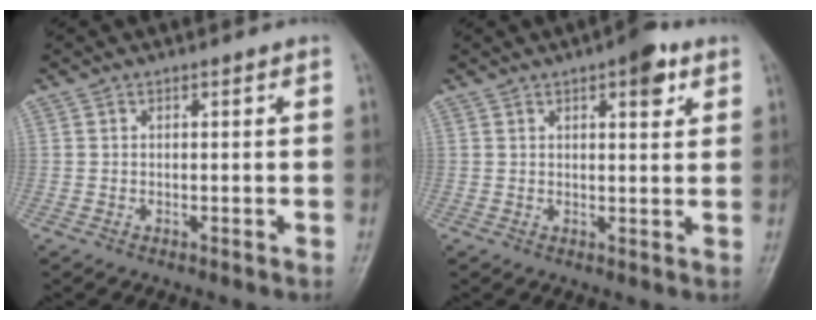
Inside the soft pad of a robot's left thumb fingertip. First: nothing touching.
{"total": 5.5, "force": [2.9, 2.0, 4.2], "torque": [-0.043, -0.008, 0.033]}